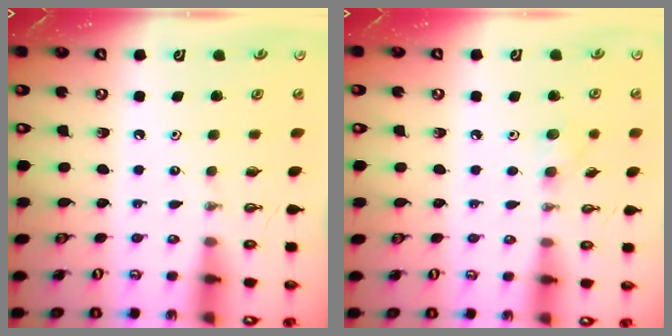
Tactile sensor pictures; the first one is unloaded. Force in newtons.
{"total": 7.4, "press": 6.9, "slide": 2.7}